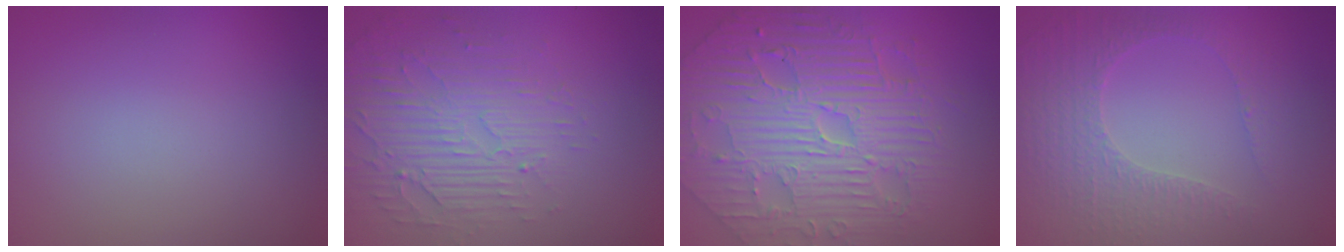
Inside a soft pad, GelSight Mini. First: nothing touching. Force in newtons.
{"total": 5.2, "press": 3.3, "slide": 4.1}
{"total": 8.4, "press": 6.7, "slide": 5.2}
{"total": 4.6, "press": 3.2, "slide": 3.3}